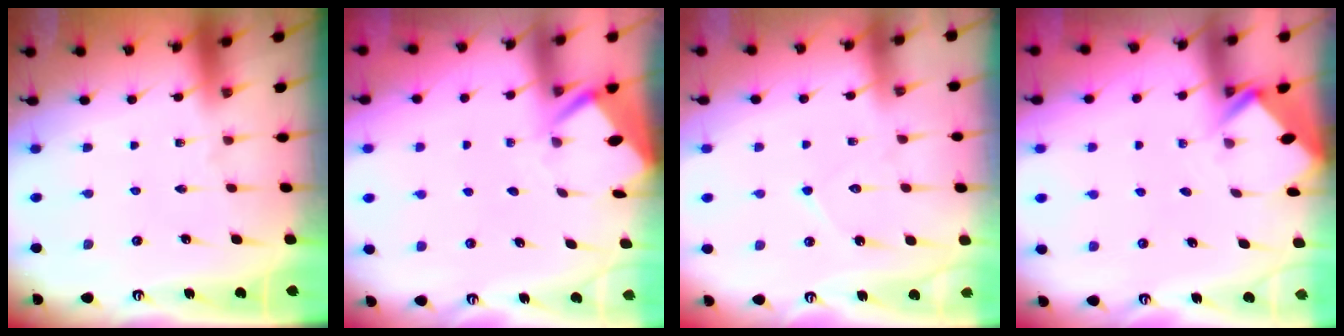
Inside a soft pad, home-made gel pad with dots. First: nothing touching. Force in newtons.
{"total": 3.8, "press": 3.8, "slide": 0.3}
{"total": 6.8, "press": 6.8, "slide": 0.6}
{"total": 2.7, "press": 2.7, "slide": 0.2}